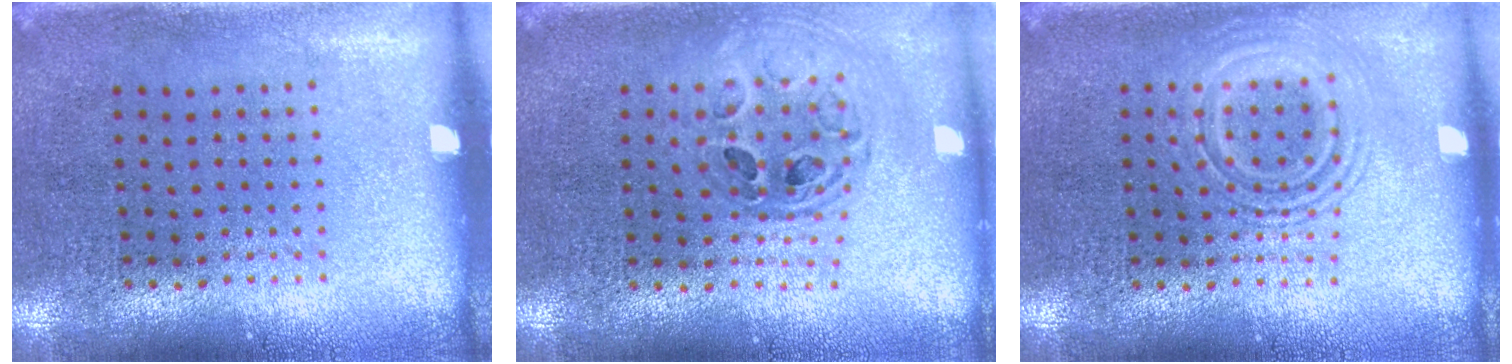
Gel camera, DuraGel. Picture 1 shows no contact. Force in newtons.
{"total": 0.9, "press": 0.9, "slide": 0.2}
{"total": 1.6, "press": 1.6, "slide": 0.3}